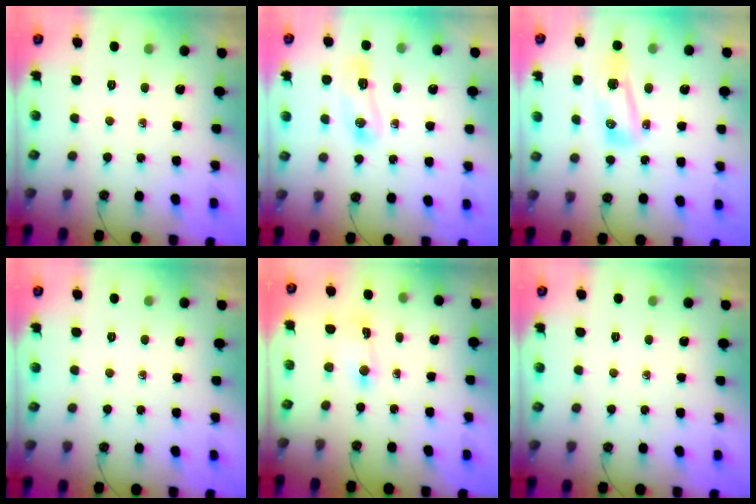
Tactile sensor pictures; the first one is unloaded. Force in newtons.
{"total": 18.7, "press": 10.2, "slide": 15.7}
{"total": 13.3, "press": 10.0, "slide": 8.8}
{"total": 0.0}
{"total": 2.2, "press": 2.2, "slide": 0.3}
{"total": 0.0}